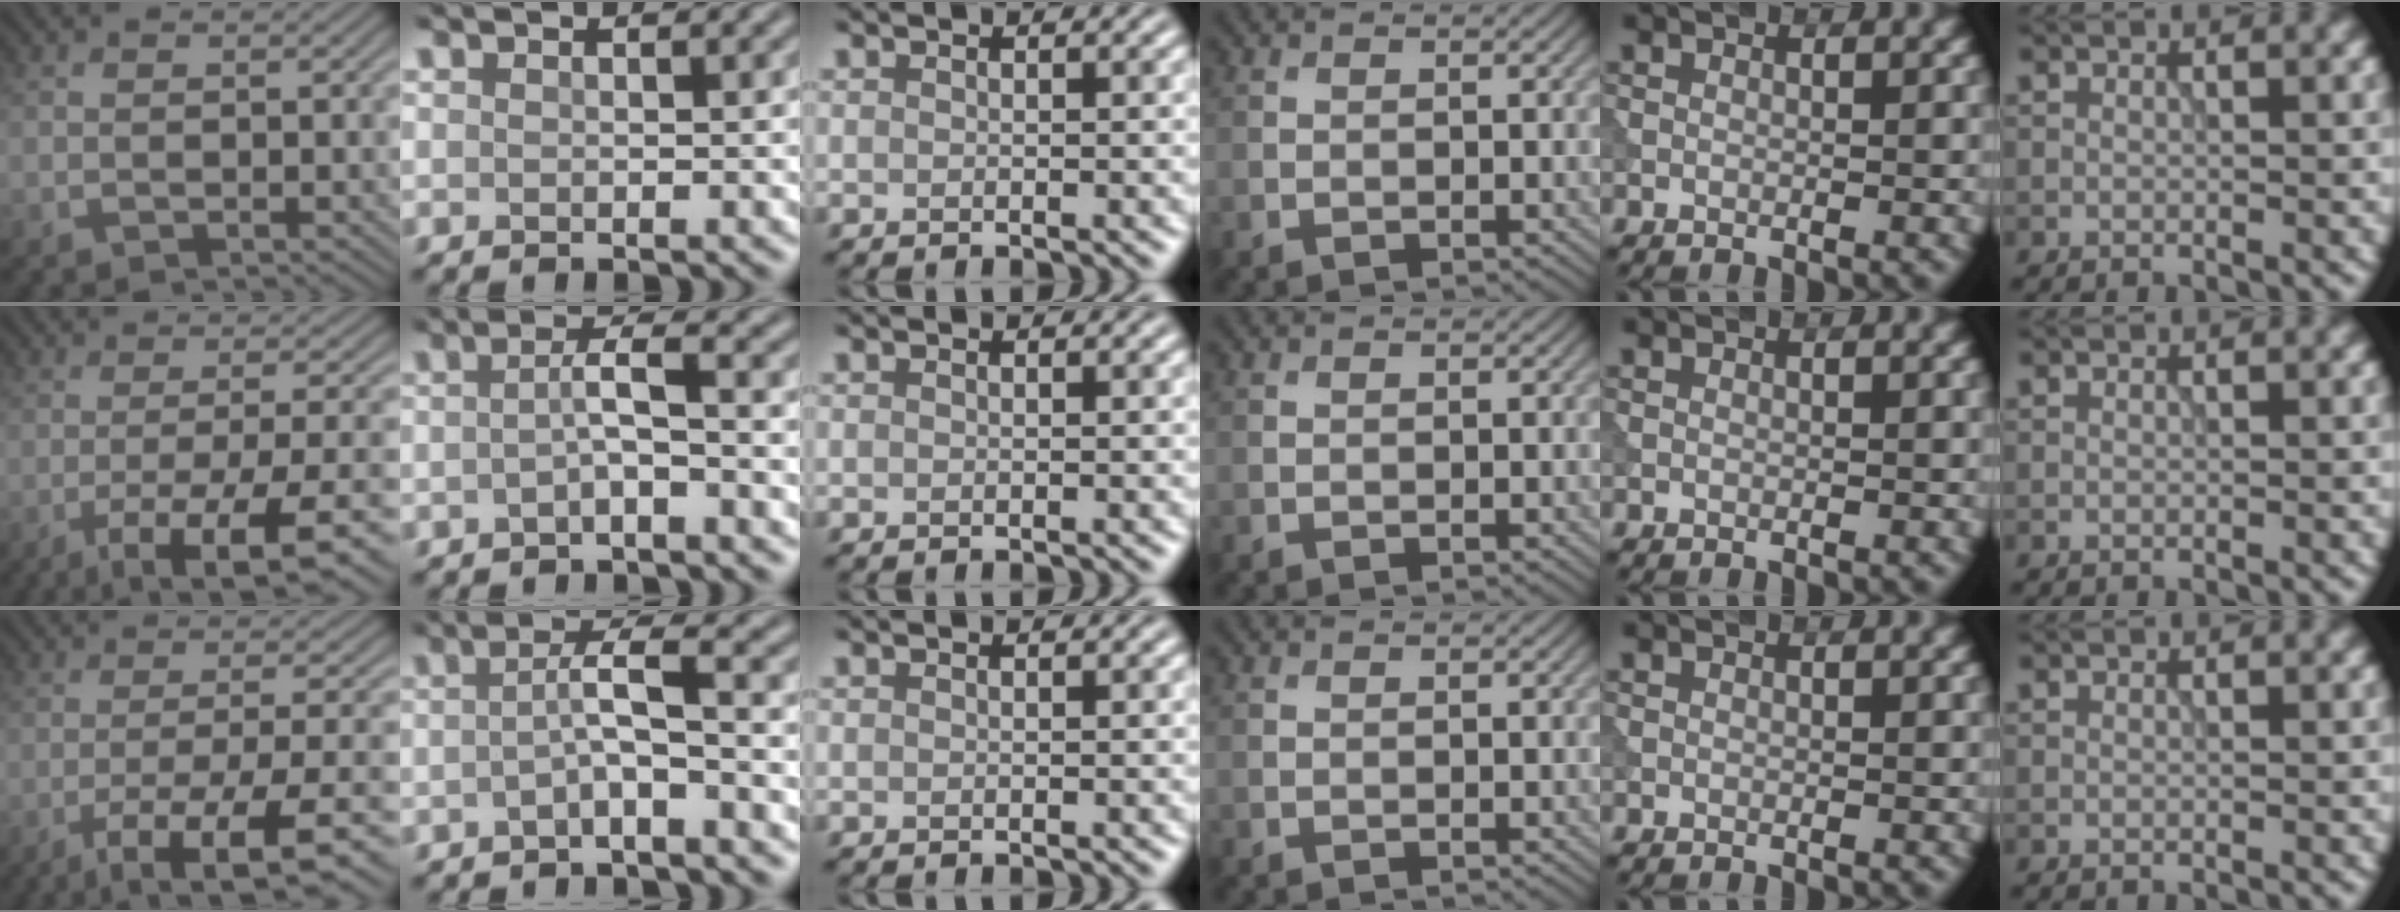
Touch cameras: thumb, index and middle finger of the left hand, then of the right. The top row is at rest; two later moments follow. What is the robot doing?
{"motion": "extract", "object": "tissue"}